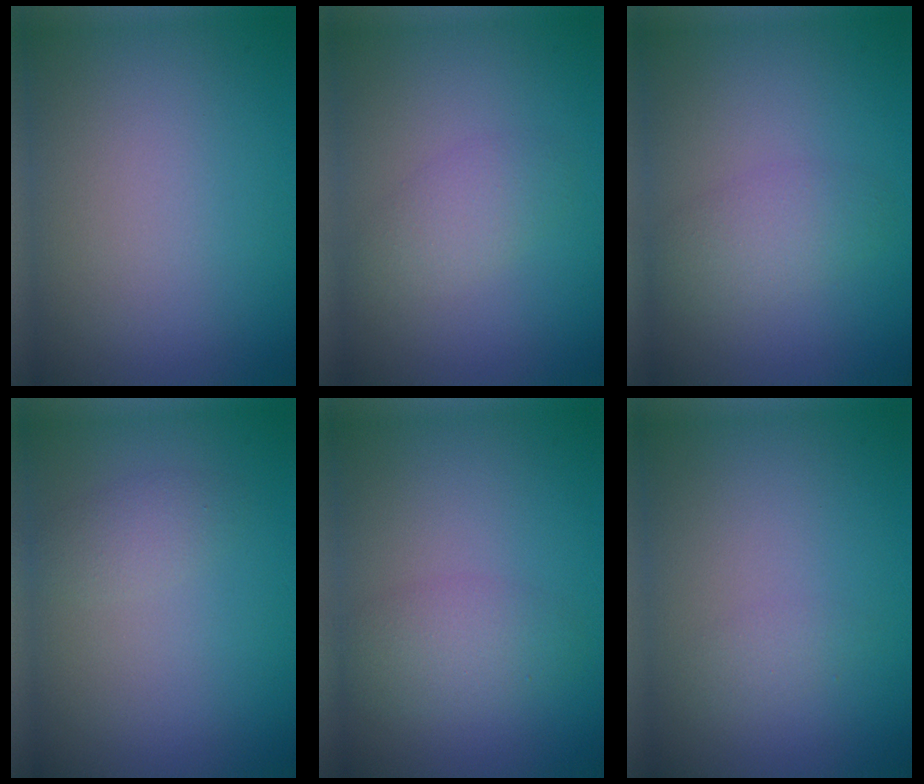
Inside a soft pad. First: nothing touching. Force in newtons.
{"total": 2.1, "press": 2.1, "slide": 0.1}
{"total": 2.4, "press": 2.4, "slide": 0.1}
{"total": 1.5, "press": 1.5, "slide": 0.2}
{"total": 2.6, "press": 2.6, "slide": 0.2}
{"total": 0.9, "press": 0.9, "slide": 0.1}